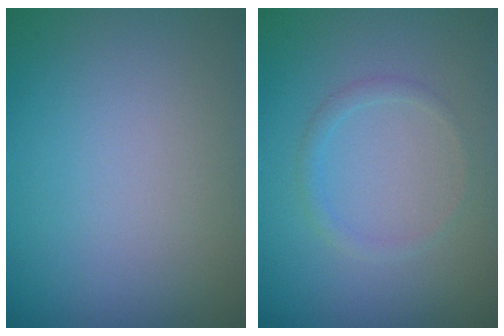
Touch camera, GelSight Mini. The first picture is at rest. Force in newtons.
{"total": 1.1, "press": 1.1, "slide": 0.1}